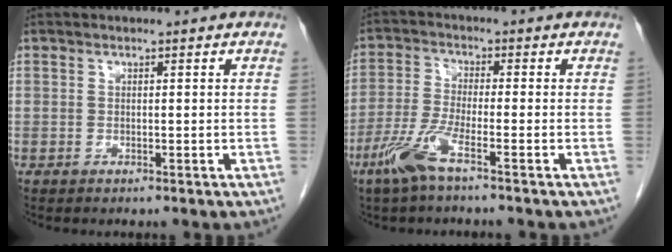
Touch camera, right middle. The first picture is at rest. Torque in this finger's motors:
{"motor_torque": [0.19, -0.09, 0.14, 0.05]}